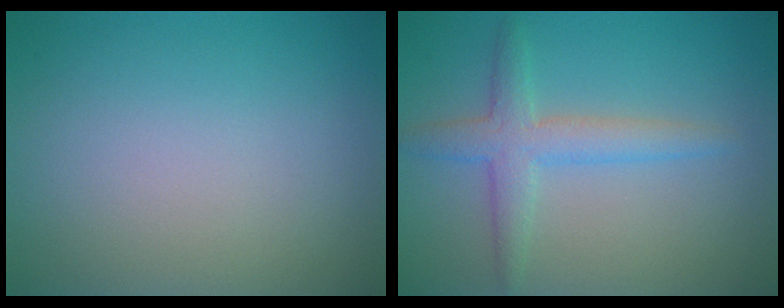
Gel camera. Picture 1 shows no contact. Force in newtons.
{"total": 3.2, "press": 3.2, "slide": 0.1}